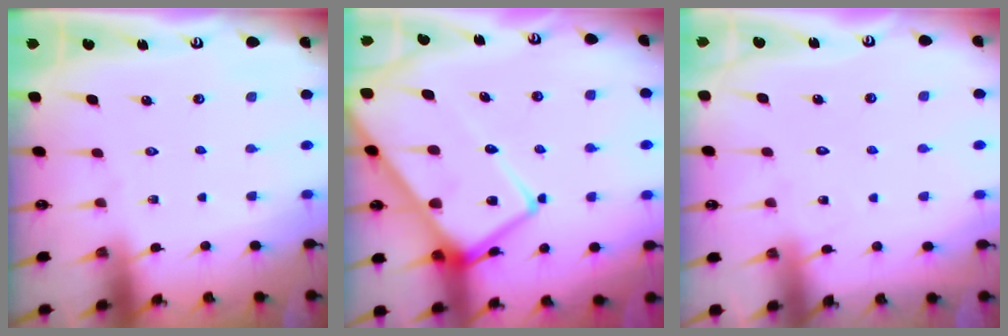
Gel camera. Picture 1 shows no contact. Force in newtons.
{"total": 17.9, "press": 17.9, "slide": 1.6}
{"total": 4.8, "press": 4.8, "slide": 0.4}